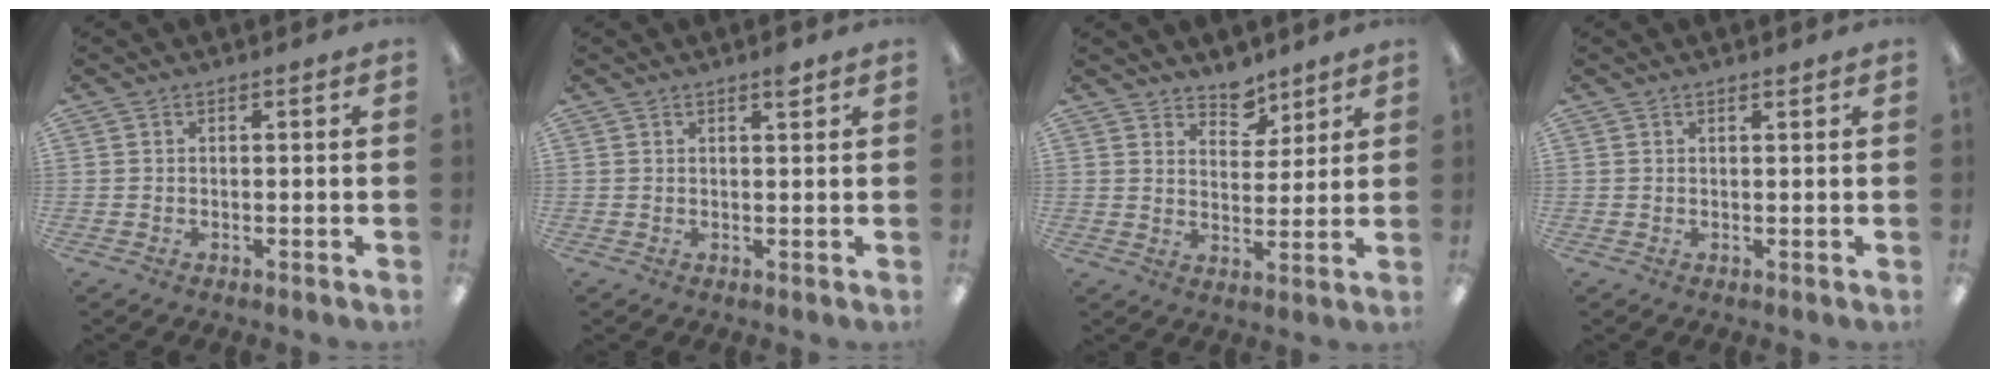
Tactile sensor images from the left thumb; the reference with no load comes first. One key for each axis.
{"total": 2.1, "fx": 1.6, "fy": 0.4, "fz": 1.3, "tx": -0.014, "ty": -0.006, "tz": 0.025}
{"total": 6.7, "fx": 5.6, "fy": 3.4, "fz": 1.2, "tx": -0.001, "ty": -0.040, "tz": 0.101}
{"total": 0.8, "fx": 0.7, "fy": 0.1, "fz": 0.3, "tx": -0.006, "ty": 0.000, "tz": 0.013}